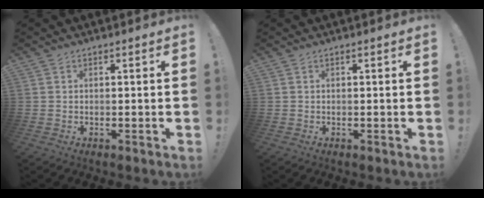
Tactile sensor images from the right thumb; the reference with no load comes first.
{"total": 0.0}